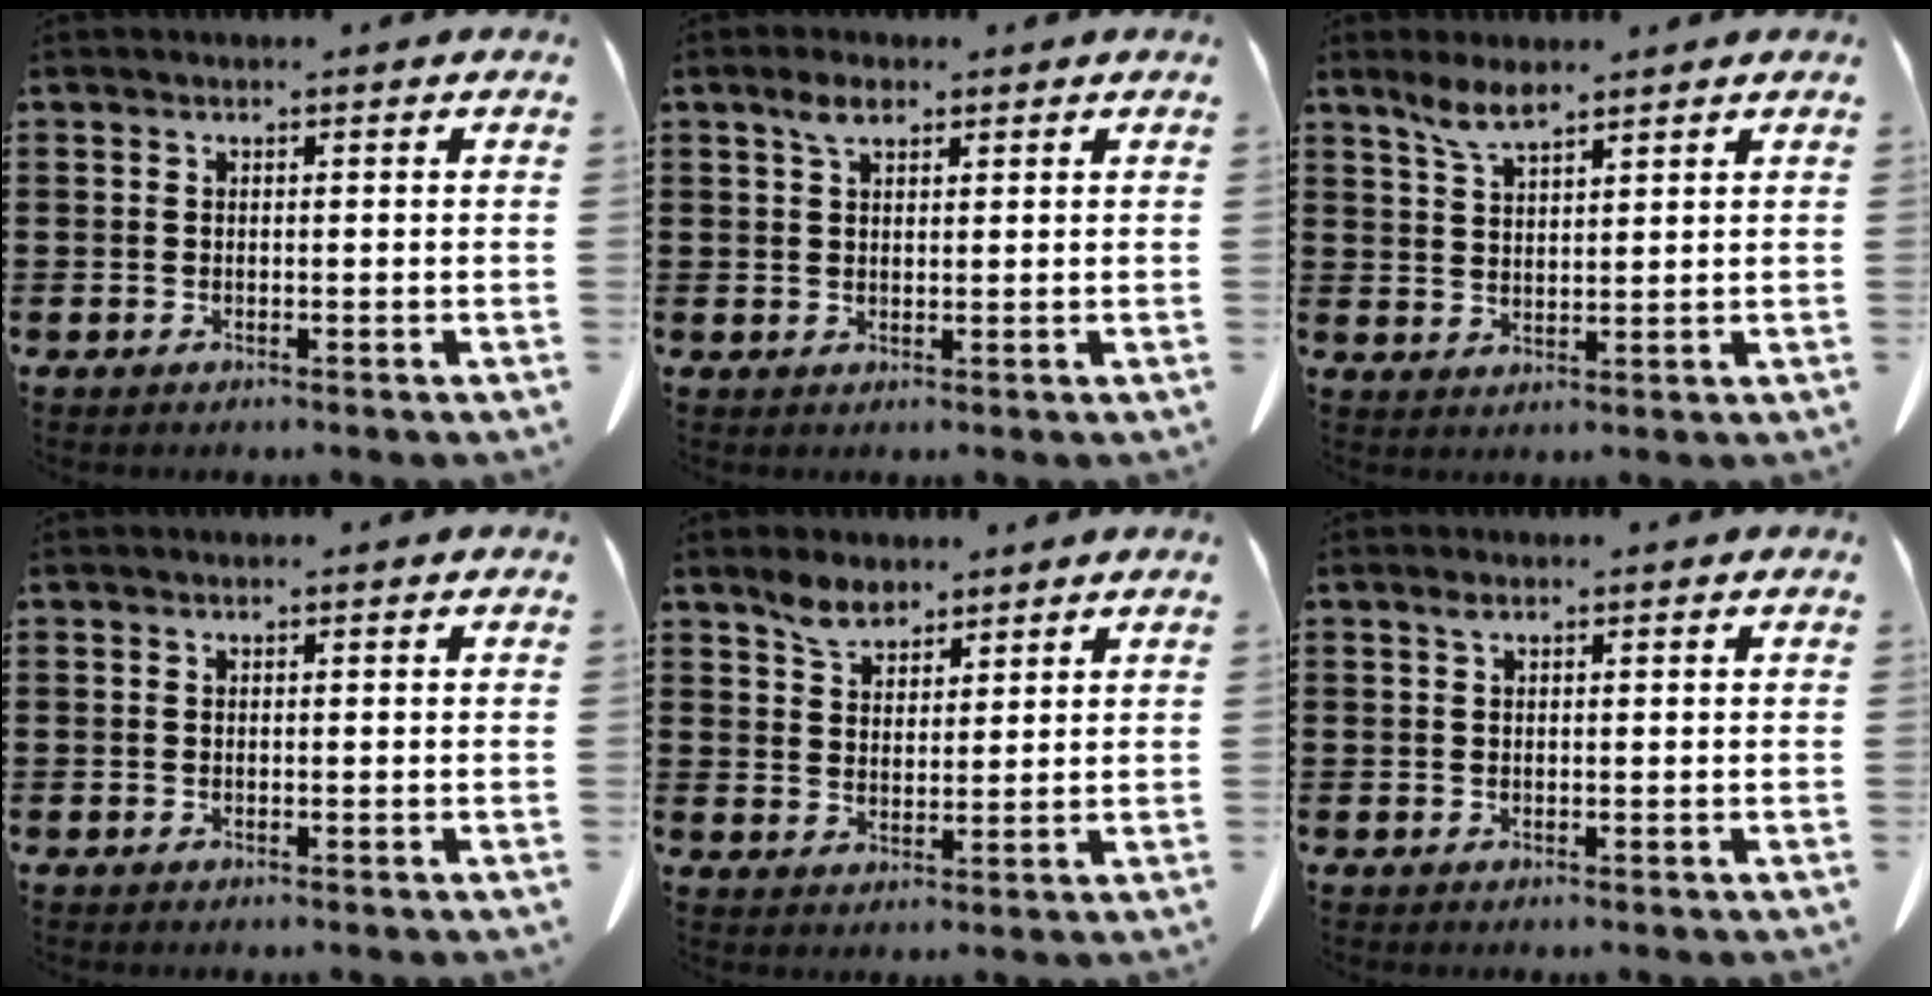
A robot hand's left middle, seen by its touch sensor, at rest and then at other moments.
{"total": 3.1, "force": [1.9, 1.3, 2.0], "torque": [-0.045, 0.004, 0.036]}
{"total": 4.7, "force": [3.6, 1.1, 2.9], "torque": [-0.065, -0.004, 0.065]}
{"total": 0.0}
{"total": 4.7, "force": [3.9, 2.2, 1.5], "torque": [-0.042, 0.000, 0.075]}
{"total": 0.9, "force": [0.5, 0.3, 0.7], "torque": [-0.015, 0.002, 0.009]}